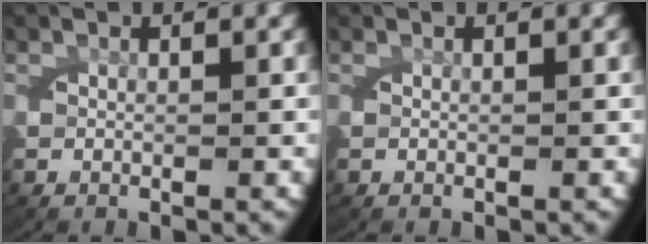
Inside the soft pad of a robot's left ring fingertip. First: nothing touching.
{"total": 0.0}